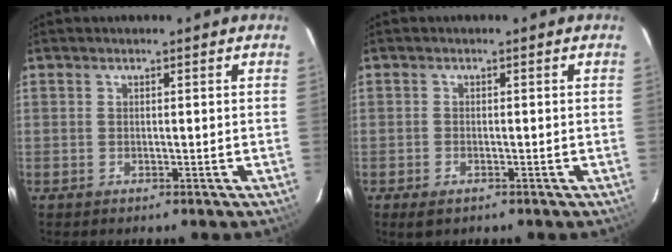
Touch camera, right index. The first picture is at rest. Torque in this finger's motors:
{"motor_torque": [0.26, -0.09, 0.01, 0.00]}